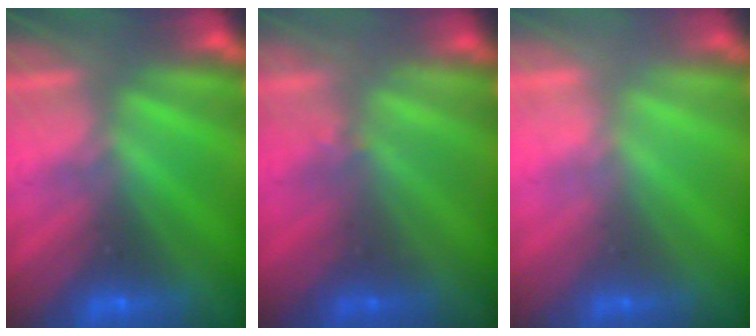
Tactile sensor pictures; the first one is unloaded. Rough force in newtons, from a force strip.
{"total": 2.3}
{"total": 2.4}